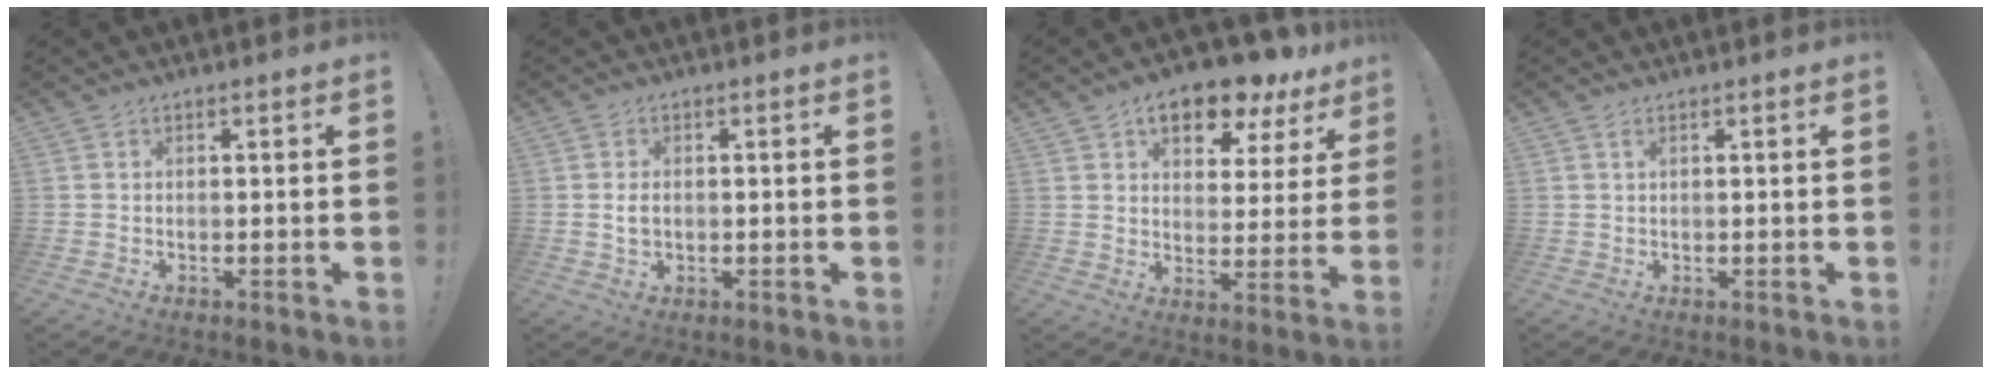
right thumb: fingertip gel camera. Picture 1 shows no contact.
{"total": 2.6, "force": [0.0, 1.7, 2.0], "torque": [-0.030, 0.002, -0.002]}
{"total": 11.7, "force": [8.1, 5.1, 6.7], "torque": [-0.103, -0.055, 0.140]}
{"total": 1.1, "force": [0.5, 0.5, 0.9], "torque": [-0.013, -0.001, 0.008]}